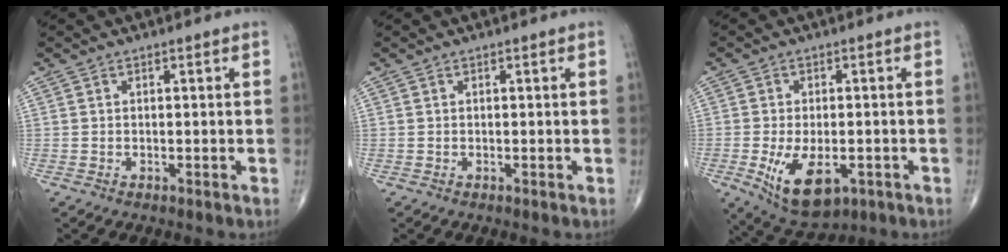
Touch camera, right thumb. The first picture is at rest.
{"total": 0.0}
{"total": 10.8, "force": [-3.5, 5.7, 8.5], "torque": [-0.141, -0.004, -0.043]}